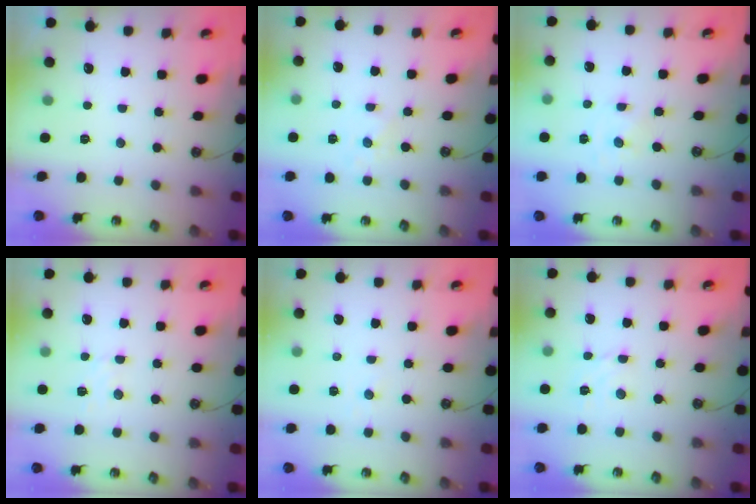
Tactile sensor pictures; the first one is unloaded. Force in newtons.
{"total": 4.1, "press": 4.1, "slide": 0.4}
{"total": 0.0}
{"total": 5.1, "press": 5.1, "slide": 0.6}
{"total": 2.2, "press": 2.1, "slide": 0.3}
{"total": 2.3, "press": 2.3, "slide": 0.5}